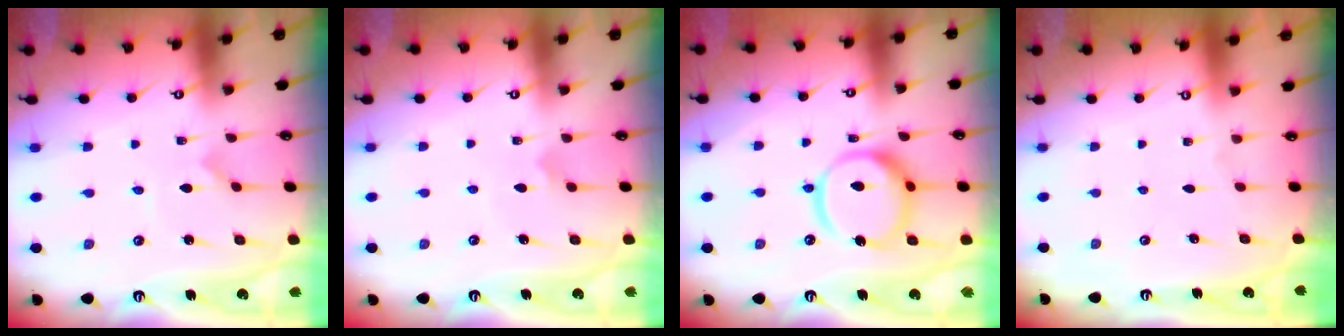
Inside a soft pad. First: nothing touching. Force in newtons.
{"total": 5.7, "press": 5.7, "slide": 0.5}
{"total": 16.6, "press": 16.5, "slide": 1.7}
{"total": 0.0}